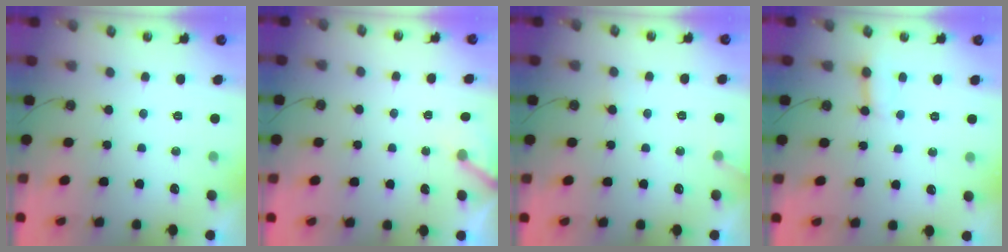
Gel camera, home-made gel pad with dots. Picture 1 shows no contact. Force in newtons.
{"total": 3.5, "press": 3.5, "slide": 0.2}
{"total": 6.3, "press": 6.3, "slide": 0.4}
{"total": 3.0, "press": 3.0, "slide": 0.3}